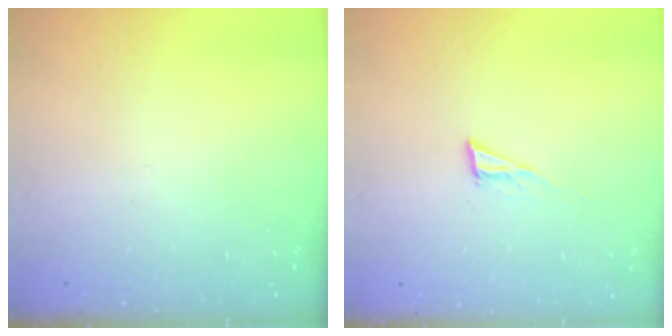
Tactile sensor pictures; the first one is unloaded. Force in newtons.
{"total": 5.7, "press": 5.5, "slide": 1.4}